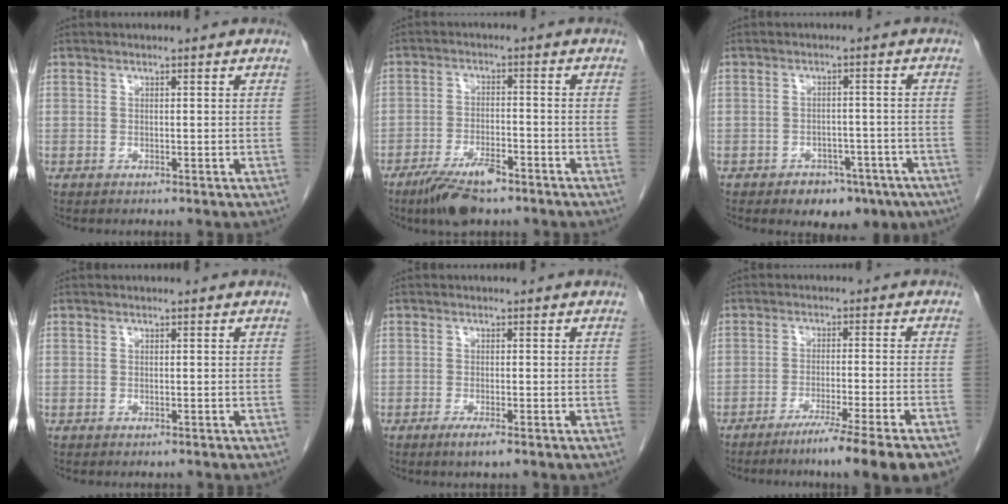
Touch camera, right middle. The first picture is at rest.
{"total": 7.5, "force": [-5.3, 2.1, 4.8], "torque": [-0.091, -0.009, -0.092]}
{"total": 4.2, "force": [-2.5, 3.0, 1.6], "torque": [-0.018, 0.008, -0.025]}
{"total": 0.0}
{"total": 2.3, "force": [-1.4, 0.2, 1.8], "torque": [-0.033, -0.005, -0.025]}
{"total": 12.2, "force": [-9.2, -1.4, 7.9], "torque": [-0.093, -0.031, -0.136]}